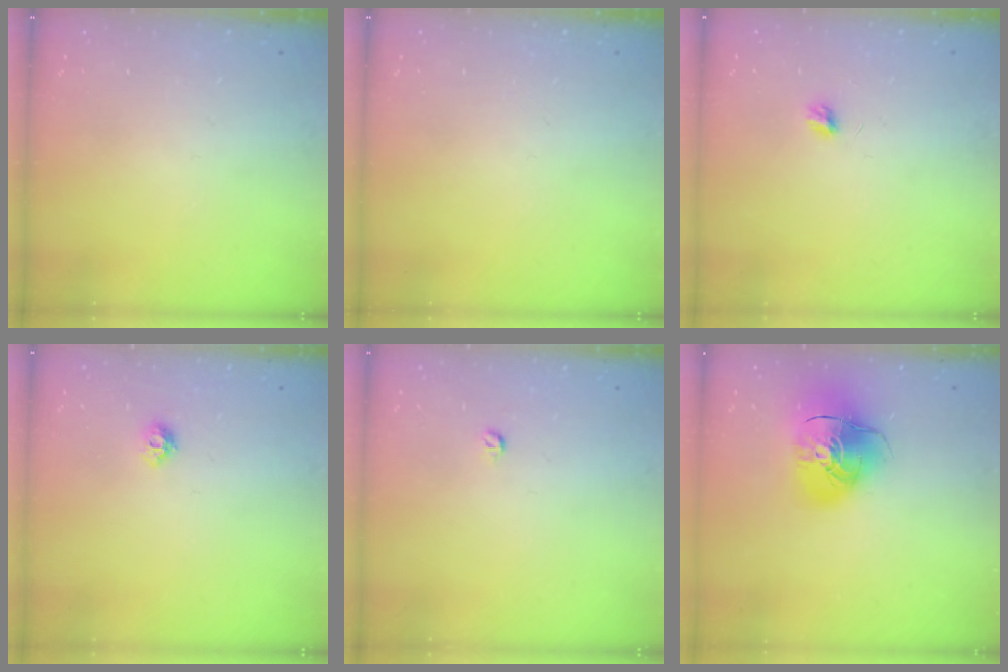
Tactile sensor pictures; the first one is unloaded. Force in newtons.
{"total": 0.0}
{"total": 3.9, "press": 3.9, "slide": 0.3}
{"total": 6.1, "press": 6.0, "slide": 0.9}
{"total": 3.2, "press": 3.2, "slide": 0.4}
{"total": 15.4, "press": 15.2, "slide": 2.3}